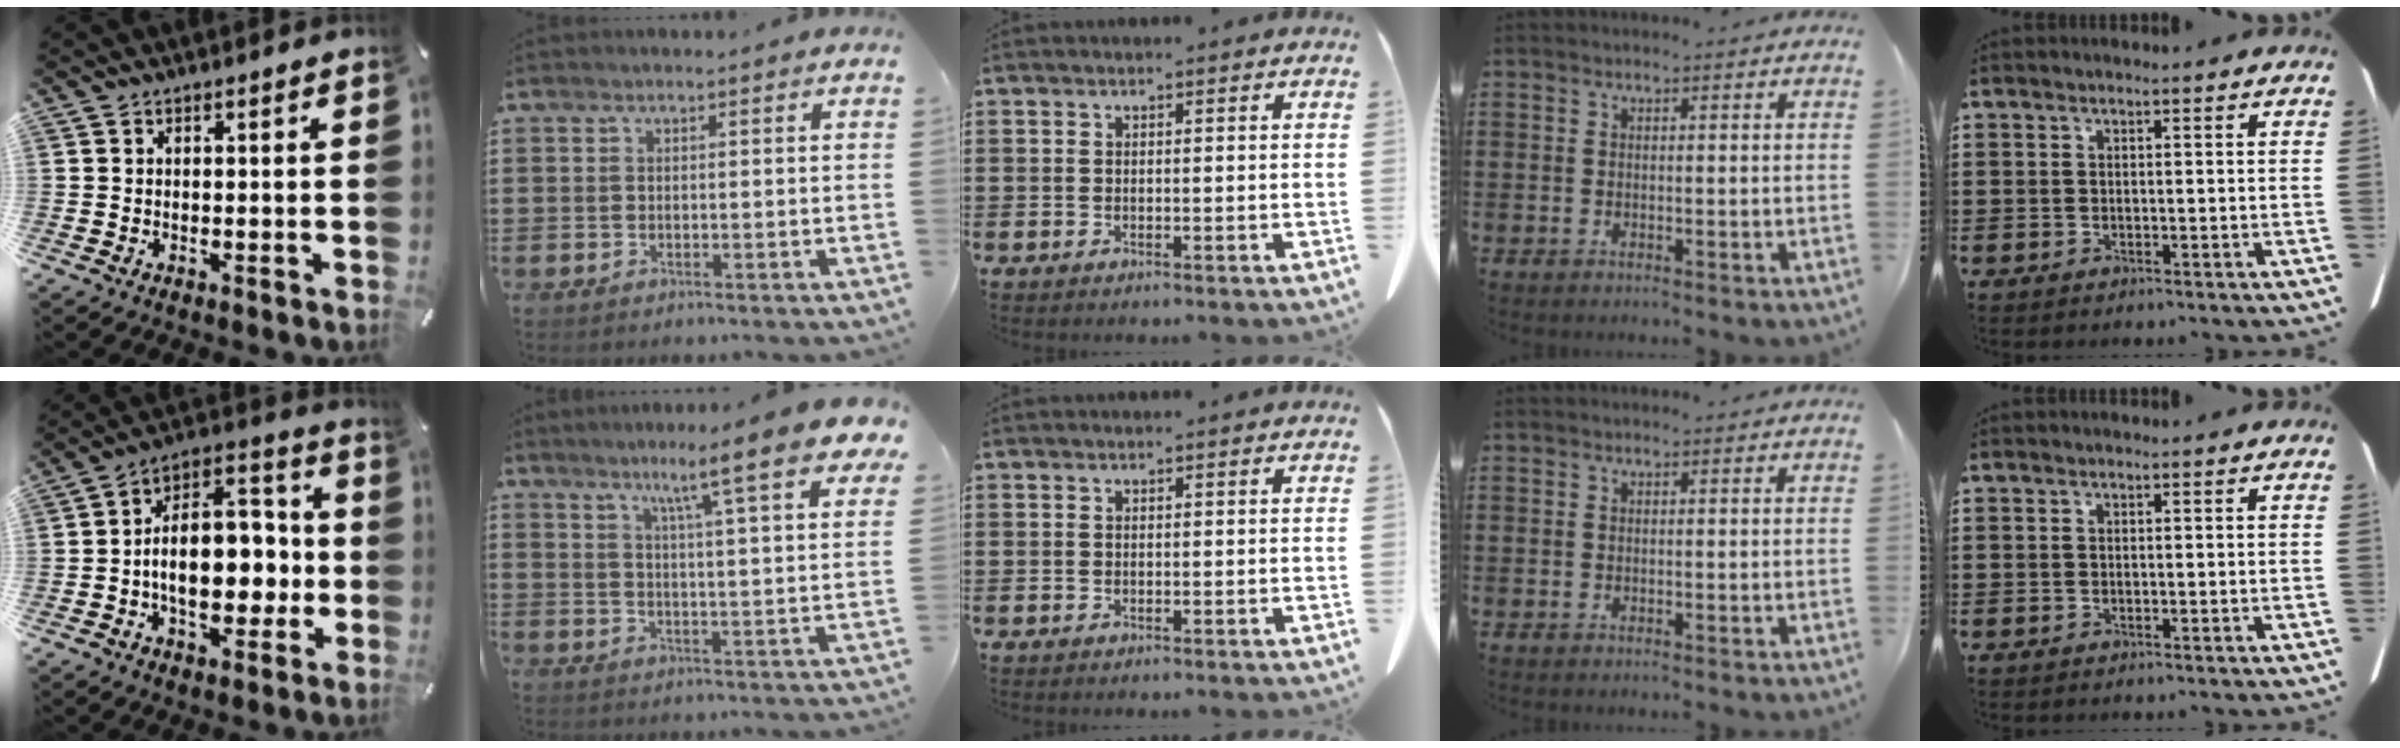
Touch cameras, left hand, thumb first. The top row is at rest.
{"thumb": {"total": 15.8, "force": [-2.6, 10.7, 11.3], "torque": [-0.150, 0.004, -0.044]}, "index": {"total": 10.2, "force": [7.4, 0.3, 7.1], "torque": [-0.128, -0.041, 0.111]}}